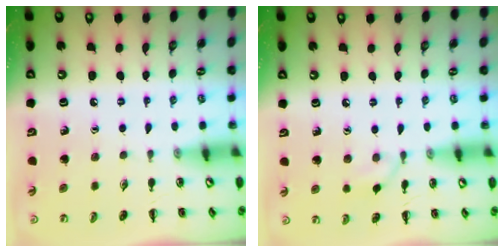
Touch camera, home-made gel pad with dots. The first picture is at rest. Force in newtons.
{"total": 5.6, "press": 5.4, "slide": 1.6}